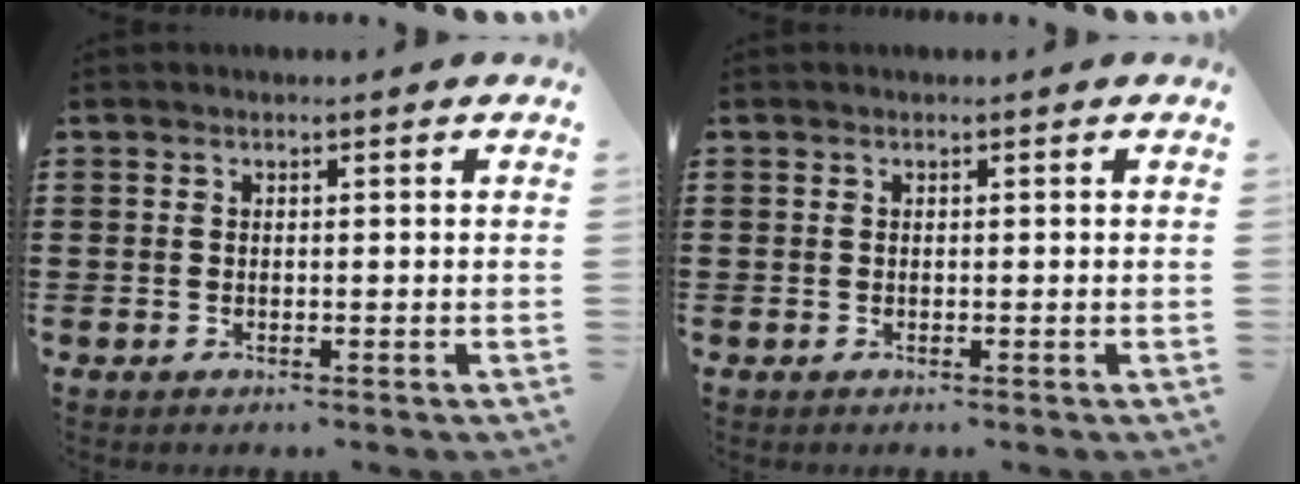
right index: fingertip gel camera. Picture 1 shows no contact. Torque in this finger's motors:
{"motor_torque": [-0.20, 0.31, 0.00, 0.00]}